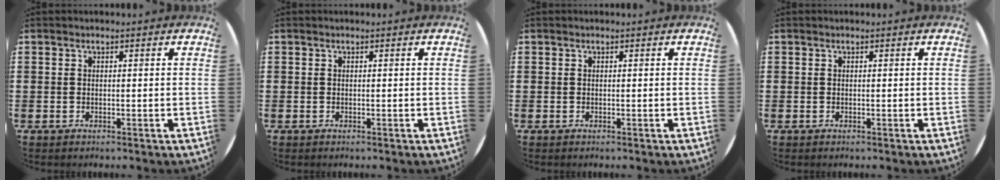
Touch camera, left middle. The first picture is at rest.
{"total": 0.0}
{"total": 0.0}
{"total": 0.0}